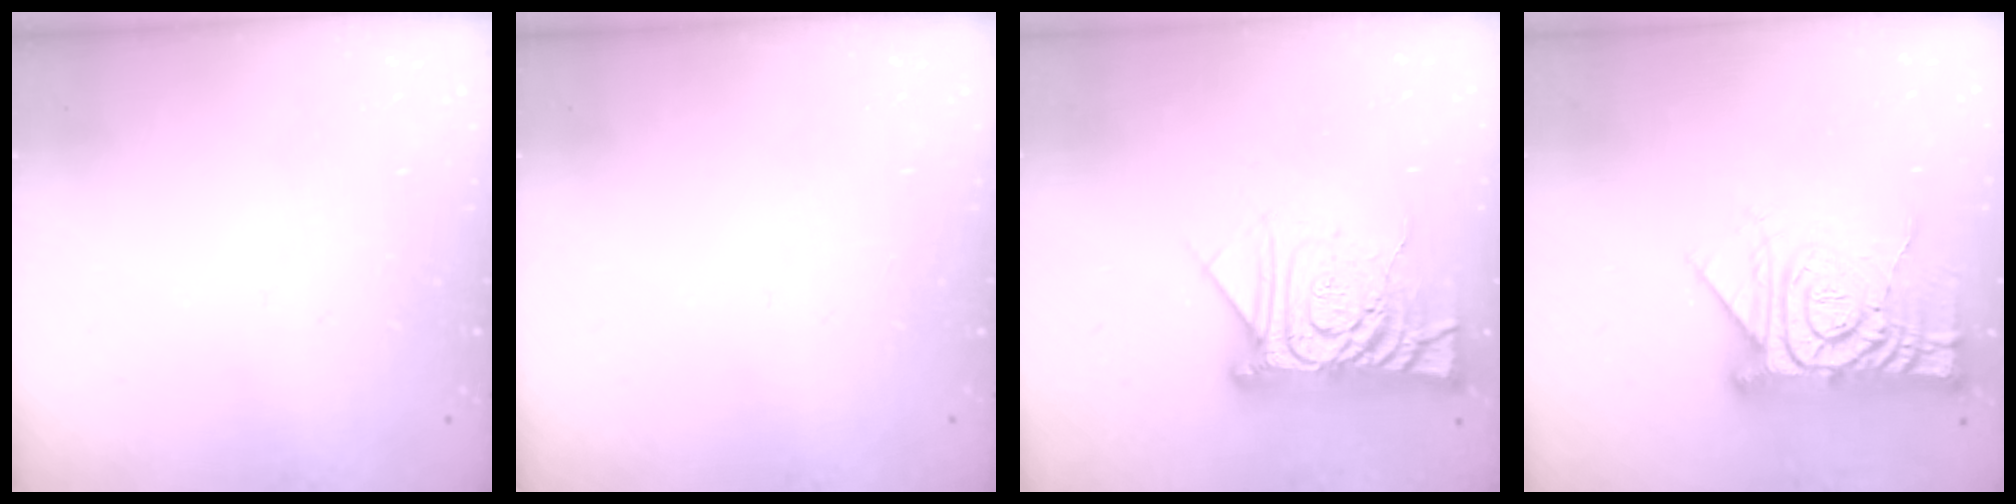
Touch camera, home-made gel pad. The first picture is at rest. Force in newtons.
{"total": 0.0}
{"total": 15.3, "press": 15.2, "slide": 1.3}
{"total": 18.4, "press": 18.3, "slide": 1.8}